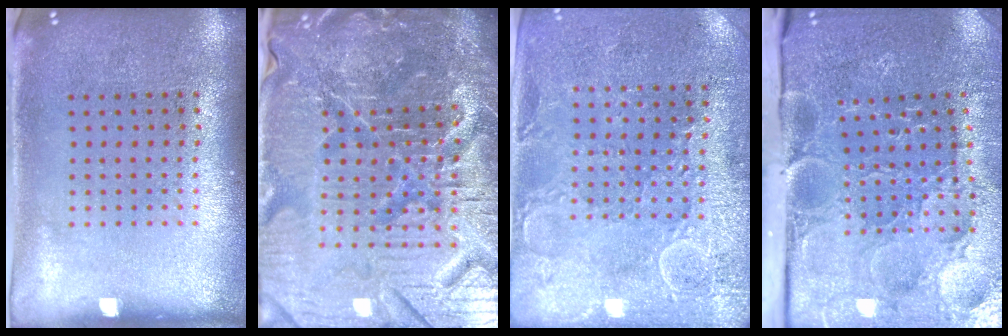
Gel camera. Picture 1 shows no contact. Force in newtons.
{"total": 7.4, "press": 6.5, "slide": 3.5}
{"total": 2.8, "press": 2.7, "slide": 0.7}
{"total": 4.0, "press": 3.7, "slide": 1.4}